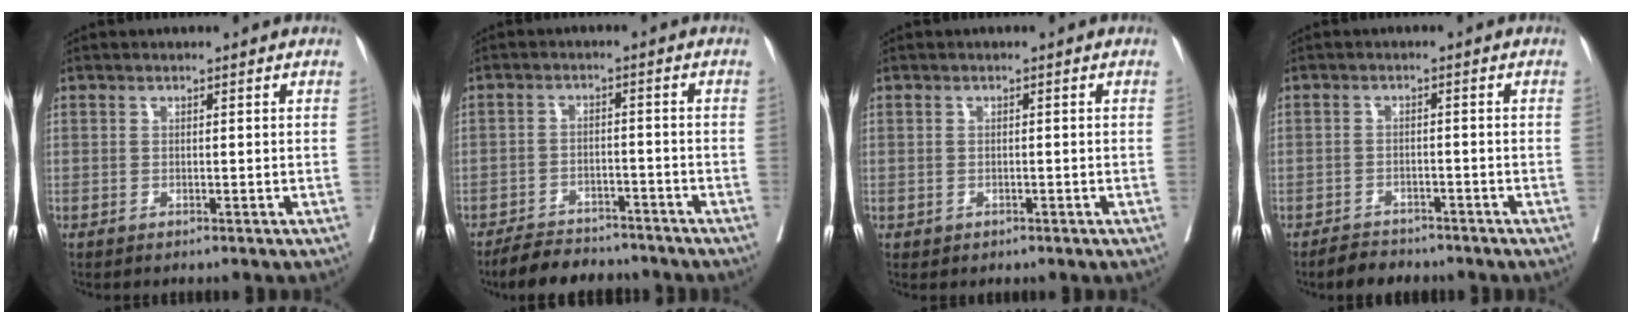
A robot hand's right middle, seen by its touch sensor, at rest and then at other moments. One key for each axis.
{"total": 8.6, "fx": -7.8, "fy": 2.8, "fz": 2.3, "tx": -0.033, "ty": -0.004, "tz": -0.117}
{"total": 0.7, "fx": -0.2, "fy": 0.6, "fz": 0.2, "tx": -0.007, "ty": 0.002, "tz": 0.003}
{"total": 4.0, "fx": -3.6, "fy": 1.5, "fz": 0.8, "tx": -0.024, "ty": -0.005, "tz": -0.058}